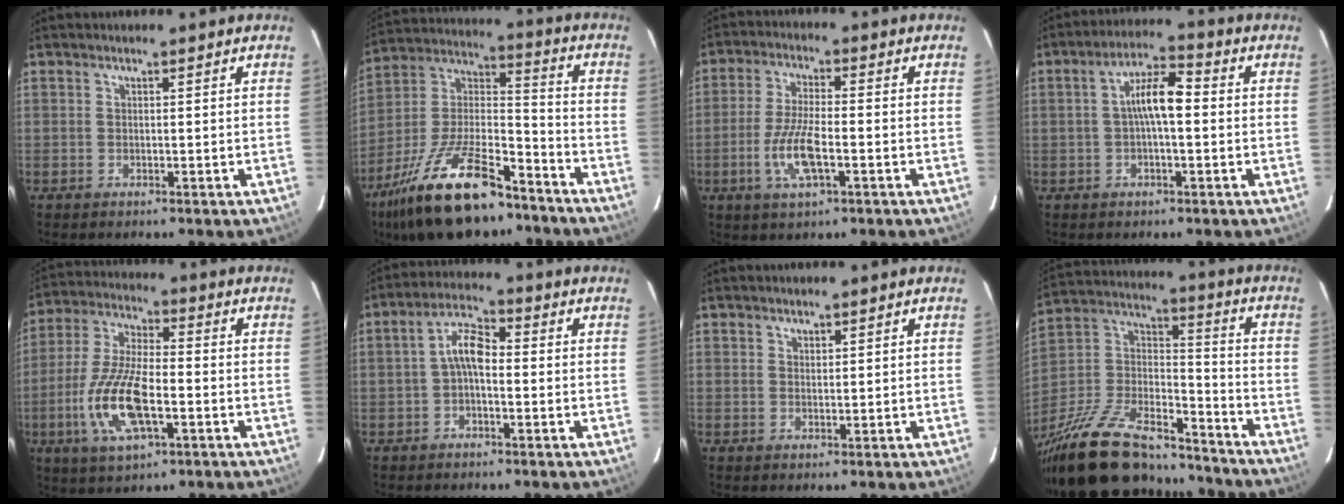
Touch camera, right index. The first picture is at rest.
{"total": 23.5, "force": [-15.5, 8.8, 15.2], "torque": [-0.300, -0.008, -0.263]}
{"total": 8.7, "force": [-2.9, 2.3, 7.9], "torque": [-0.165, -0.005, -0.058]}
{"total": 7.1, "force": [-0.1, 2.0, 6.8], "torque": [-0.125, 0.018, -0.003]}
{"total": 14.8, "force": [-4.6, 5.5, 13.0], "torque": [-0.278, -0.008, -0.086]}
{"total": 5.1, "force": [-0.9, 2.3, 4.4], "torque": [-0.089, 0.020, -0.019]}
{"total": 1.0, "force": [0.8, 0.5, 0.1], "torque": [-0.002, 0.002, 0.015]}
{"total": 26.9, "force": [-20.3, 10.4, 14.1], "torque": [-0.286, 0.011, -0.322]}